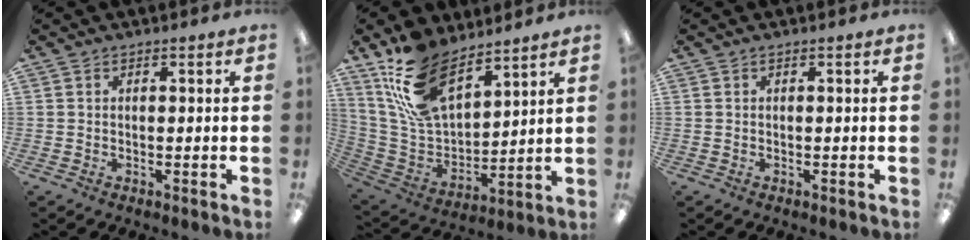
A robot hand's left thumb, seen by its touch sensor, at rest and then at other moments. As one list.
[{"total": 18.8, "force": [12.0, 9.7, 10.6], "torque": [-0.227, -0.050, 0.229]}, {"total": 0.0}]